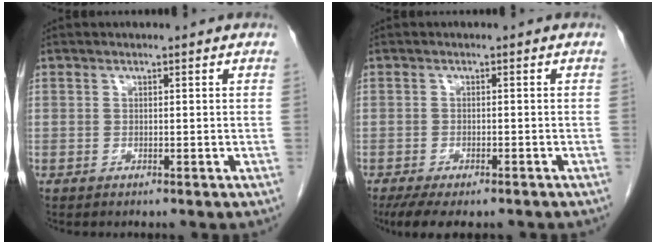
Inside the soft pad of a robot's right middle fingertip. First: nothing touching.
{"total": 7.7, "force": [-5.9, 2.6, 4.3], "torque": [-0.060, -0.011, -0.088]}